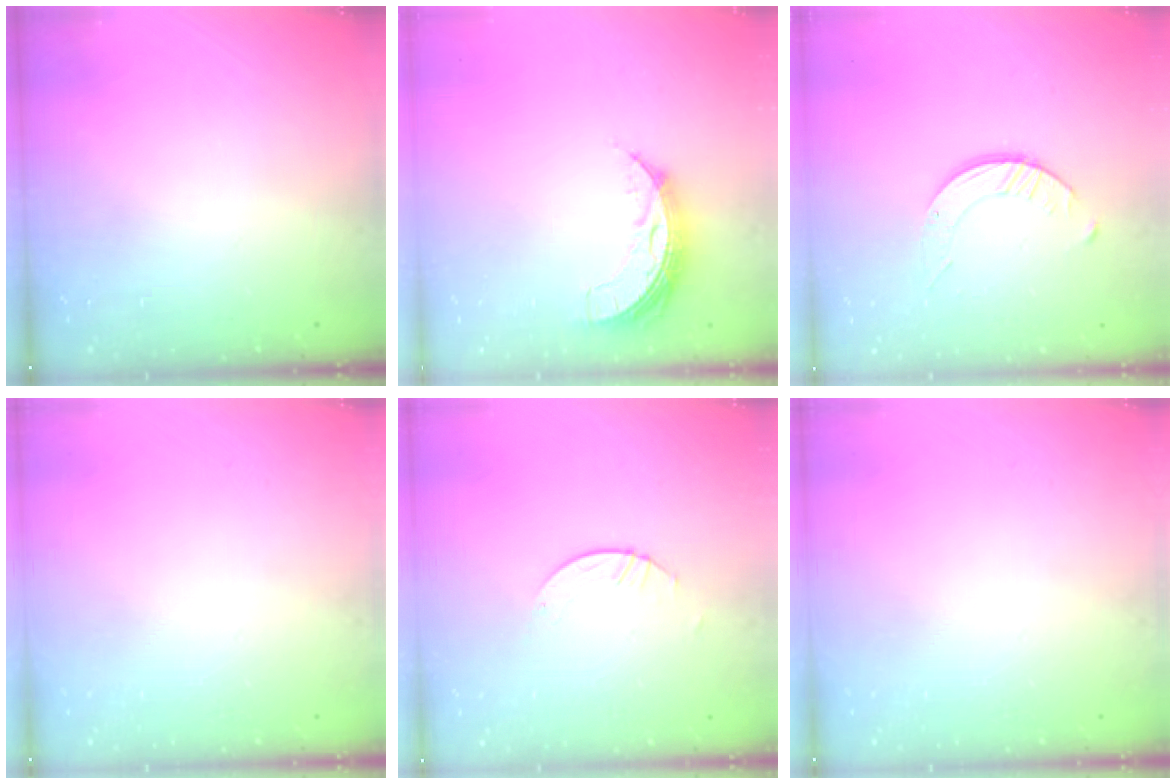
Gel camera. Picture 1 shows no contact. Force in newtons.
{"total": 7.0, "press": 7.0, "slide": 0.7}
{"total": 3.5, "press": 3.5, "slide": 0.3}
{"total": 0.0}
{"total": 1.1, "press": 1.1, "slide": 0.1}
{"total": 0.0}